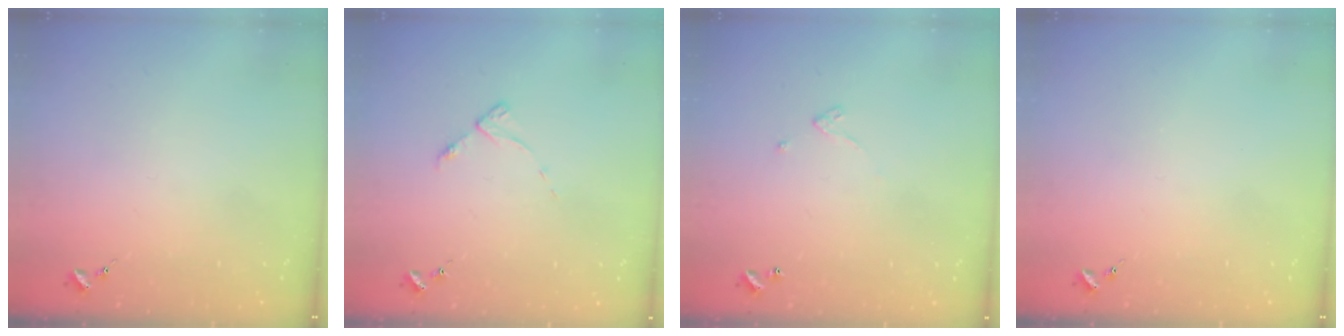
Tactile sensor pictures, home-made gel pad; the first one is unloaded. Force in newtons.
{"total": 4.4, "press": 4.3, "slide": 0.7}
{"total": 2.4, "press": 2.4, "slide": 0.2}
{"total": 0.0}